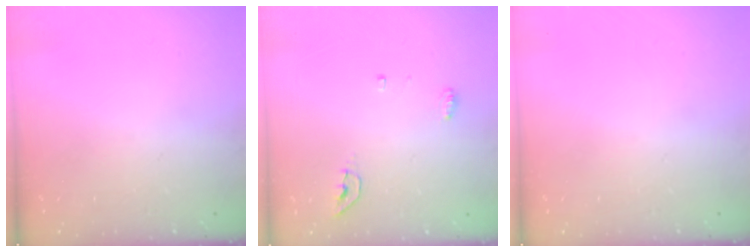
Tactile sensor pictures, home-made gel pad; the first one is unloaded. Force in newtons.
{"total": 4.5, "press": 4.2, "slide": 1.5}
{"total": 0.0}